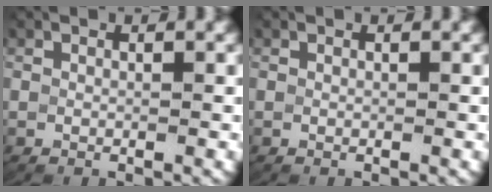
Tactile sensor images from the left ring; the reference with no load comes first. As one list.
[{"total": 0.7, "force": [0.0, -0.7, -0.3], "torque": [0.000, -0.010, 0.009]}]